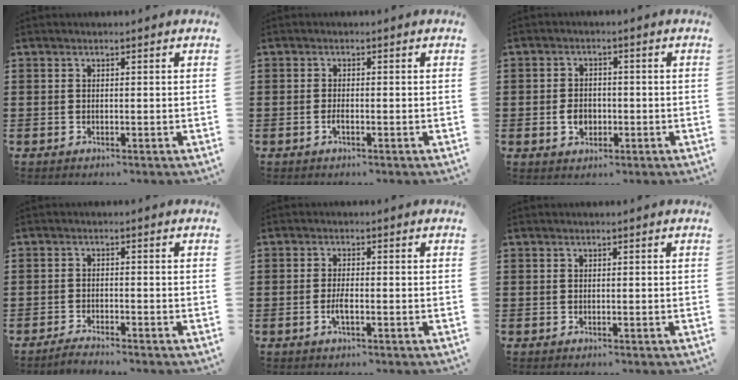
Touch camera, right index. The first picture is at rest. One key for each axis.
{"total": 1.4, "fx": -0.6, "fy": 0.1, "fz": 1.2, "tx": -0.024, "ty": -0.007, "tz": -0.009}
{"total": 3.3, "fx": -0.8, "fy": 2.4, "fz": 2.1, "tx": -0.046, "ty": 0.000, "tz": -0.015}
{"total": 1.8, "fx": -1.7, "fy": -0.1, "fz": 0.3, "tx": -0.006, "ty": 0.002, "tz": -0.034}
{"total": 2.5, "fx": -0.9, "fy": 0.4, "fz": 2.3, "tx": -0.049, "ty": -0.006, "tz": -0.017}
{"total": 0.0}